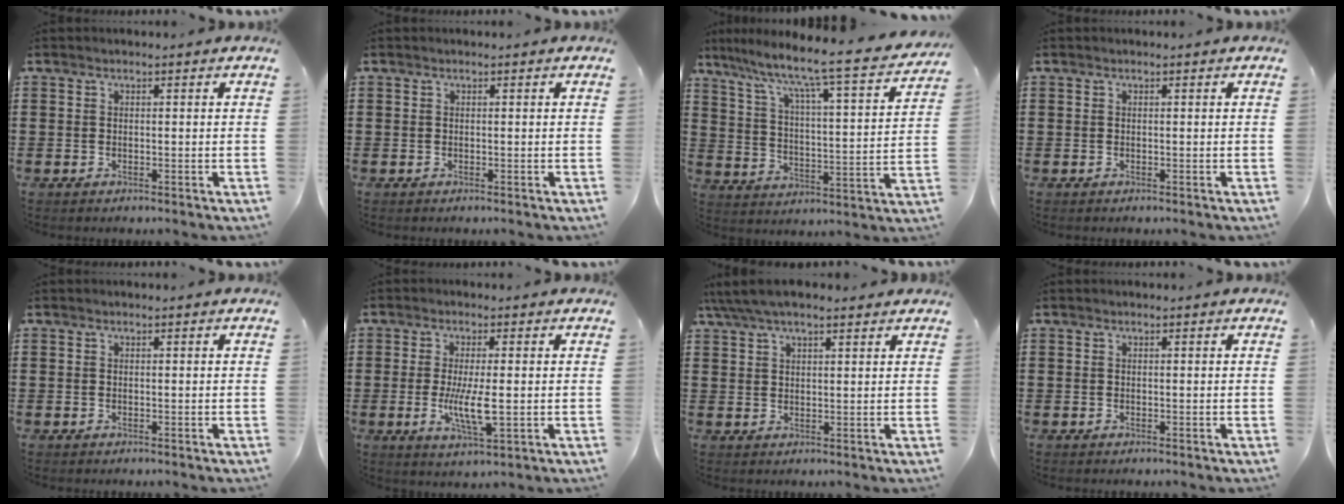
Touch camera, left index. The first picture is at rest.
{"total": 0.0}
{"total": 7.5, "force": [6.0, -0.4, 4.5], "torque": [-0.104, -0.060, 0.086]}
{"total": 0.0}
{"total": 0.0}
{"total": 6.4, "force": [-0.6, 1.3, 6.3], "torque": [-0.129, -0.011, -0.014]}
{"total": 5.2, "force": [4.3, 1.2, 2.6], "torque": [-0.062, -0.002, 0.079]}
{"total": 0.0}